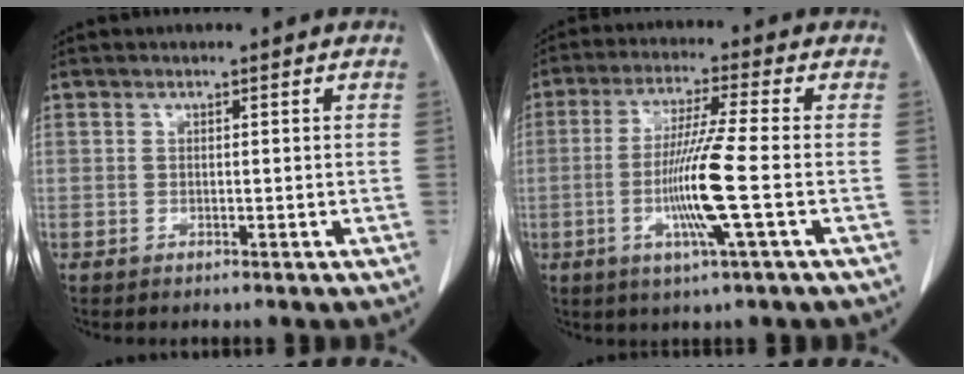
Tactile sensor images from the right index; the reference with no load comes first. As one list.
[{"total": 10.0, "force": [-2.2, -1.2, 9.7], "torque": [-0.193, -0.013, -0.046]}]